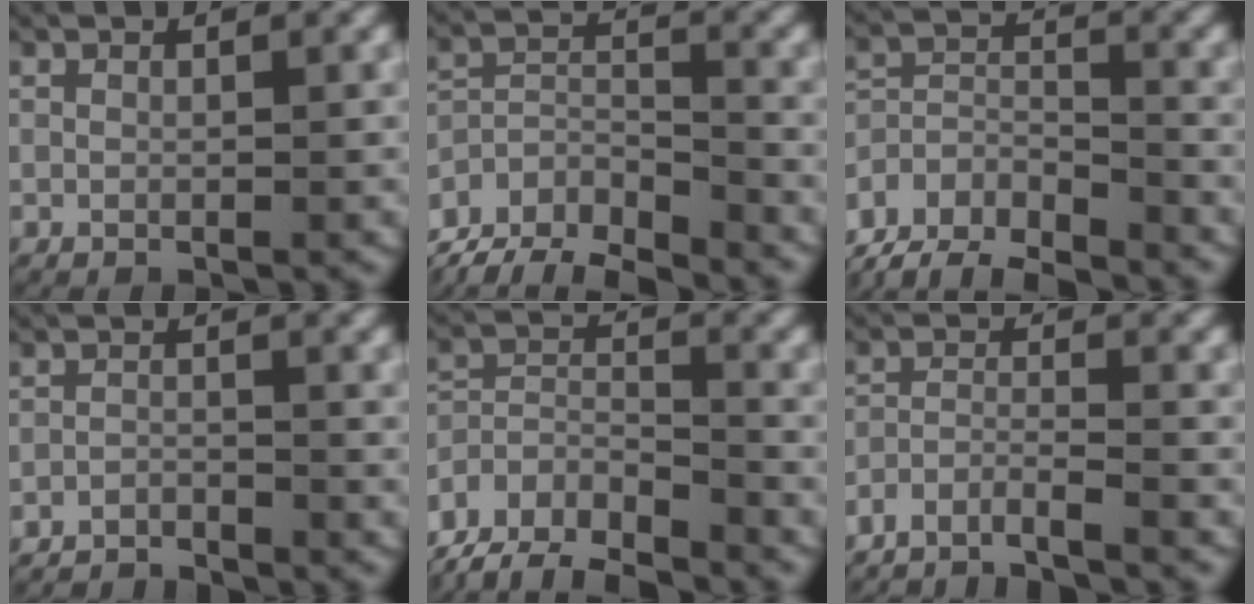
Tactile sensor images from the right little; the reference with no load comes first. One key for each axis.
{"total": 12.2, "fx": -7.9, "fy": 8.0, "fz": 4.7, "tx": -0.096, "ty": -0.051, "tz": -0.125}
{"total": 12.2, "fx": -8.9, "fy": 7.7, "fz": 3.2, "tx": -0.081, "ty": -0.050, "tz": -0.146}
{"total": 3.8, "fx": -3.7, "fy": 1.0, "fz": 0.3, "tx": -0.006, "ty": -0.013, "tz": -0.065}
{"total": 12.3, "fx": -8.1, "fy": 8.7, "fz": 3.3, "tx": -0.089, "ty": -0.052, "tz": -0.135}
{"total": 8.7, "fx": -8.0, "fy": 3.0, "fz": 1.8, "tx": -0.038, "ty": -0.026, "tz": -0.129}